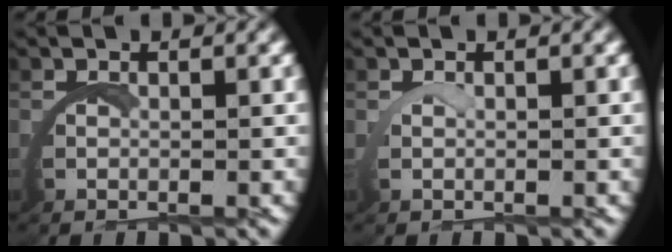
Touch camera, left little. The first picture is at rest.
{"total": 0.7, "force": [0.5, -0.4, 0.2], "torque": [-0.005, 0.002, 0.009]}